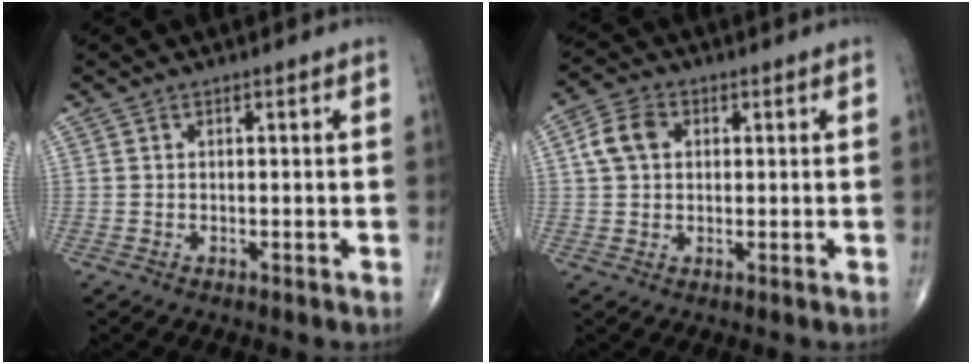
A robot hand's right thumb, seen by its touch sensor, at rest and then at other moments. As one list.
[{"total": 6.0, "force": [1.3, 4.4, 3.8], "torque": [-0.068, 0.011, 0.020]}]